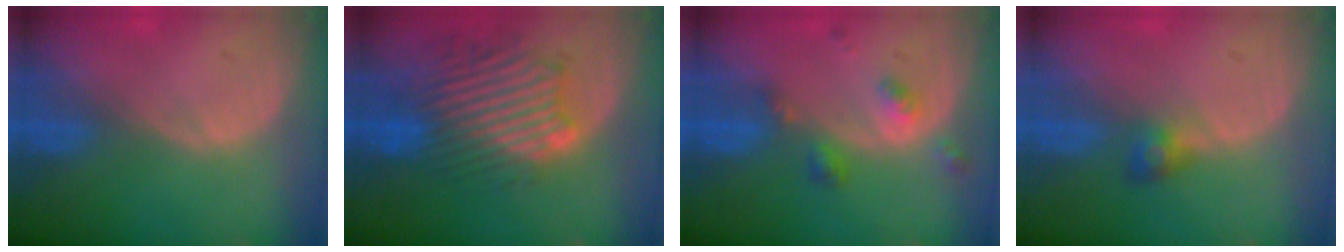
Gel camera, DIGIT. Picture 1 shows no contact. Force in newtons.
{"total": 10.8, "press": 10.1, "slide": 4.0}
{"total": 4.5, "press": 4.0, "slide": 1.9}
{"total": 2.6, "press": 2.5, "slide": 0.7}